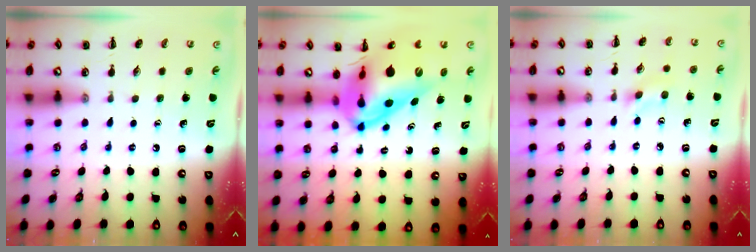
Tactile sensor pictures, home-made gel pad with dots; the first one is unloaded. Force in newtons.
{"total": 16.4, "press": 15.7, "slide": 4.4}
{"total": 1.2, "press": 1.1, "slide": 0.3}